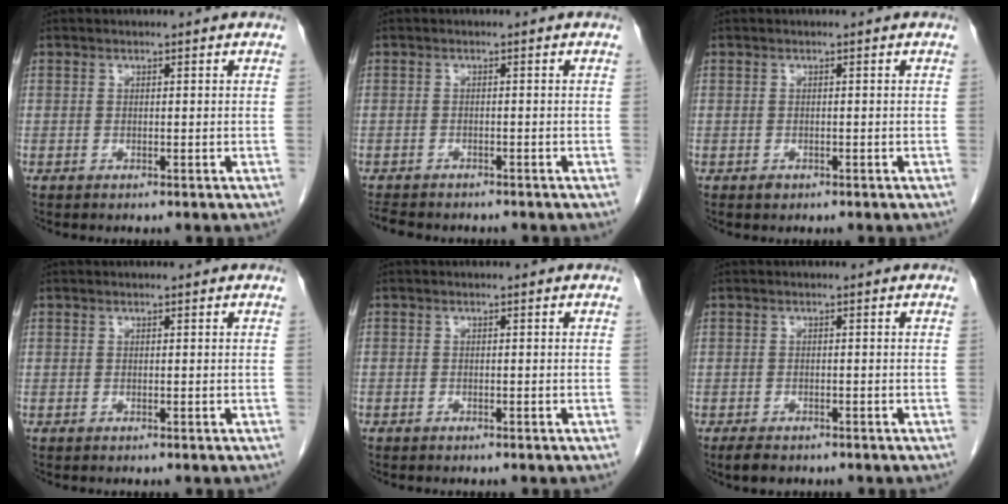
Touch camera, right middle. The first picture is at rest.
{"total": 5.5, "force": [-4.8, 1.8, 2.0], "torque": [-0.035, -0.008, -0.069]}
{"total": 0.7, "force": [-0.4, 0.5, 0.2], "torque": [-0.004, 0.001, -0.005]}
{"total": 0.0}
{"total": 0.5, "force": [-0.4, 0.3, 0.1], "torque": [-0.006, 0.002, -0.008]}
{"total": 2.8, "force": [-2.1, 1.3, 1.3], "torque": [-0.027, -0.003, -0.028]}